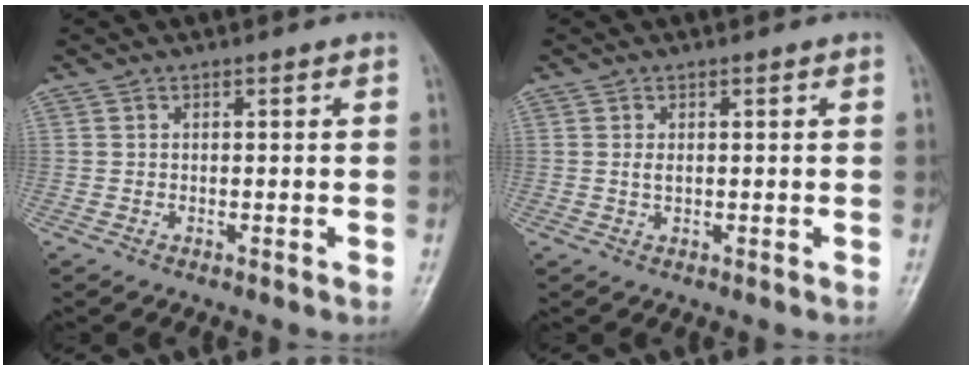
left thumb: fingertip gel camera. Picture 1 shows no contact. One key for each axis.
{"total": 1.3, "fx": 0.3, "fy": 0.6, "fz": 1.1, "tx": -0.022, "ty": -0.002, "tz": 0.008}